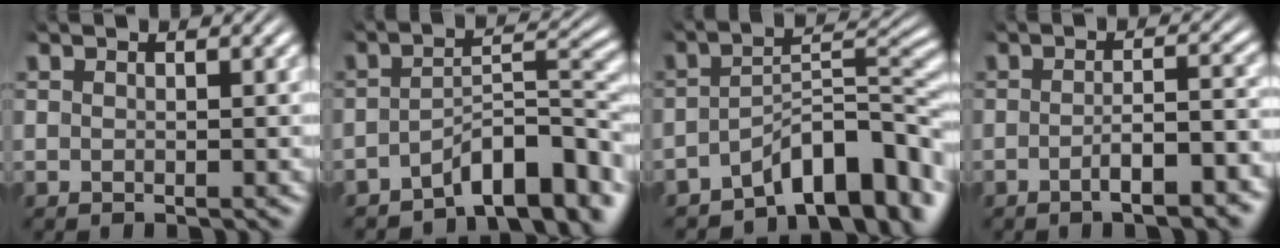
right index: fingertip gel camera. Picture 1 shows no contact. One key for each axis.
{"total": 6.3, "fx": -3.8, "fy": 1.7, "fz": 4.7, "tx": -0.063, "ty": -0.010, "tz": -0.057}
{"total": 7.7, "fx": -4.3, "fy": 2.6, "fz": 5.9, "tx": -0.081, "ty": -0.019, "tz": -0.059}
{"total": 3.5, "fx": -2.6, "fy": 0.4, "fz": 2.3, "tx": -0.033, "ty": -0.007, "tz": -0.043}